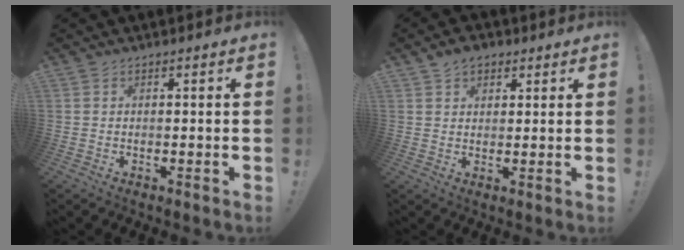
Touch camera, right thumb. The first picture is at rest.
{"total": 4.4, "force": [2.7, 3.1, 1.5], "torque": [-0.014, -0.009, 0.048]}